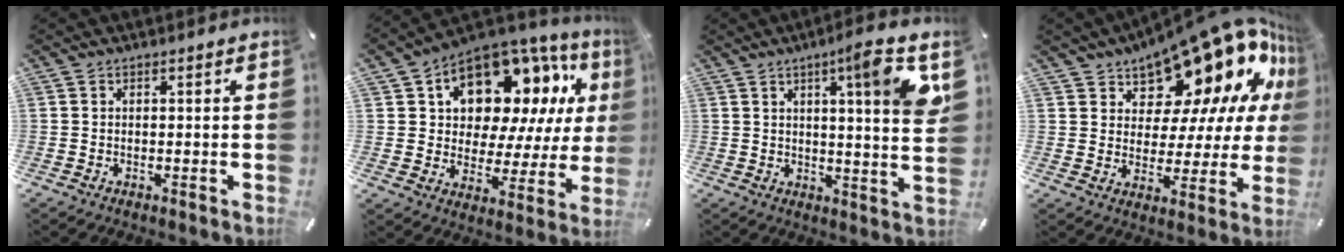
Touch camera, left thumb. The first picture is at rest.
{"total": 15.0, "force": [8.1, 10.1, 7.7], "torque": [-0.127, -0.055, 0.146]}
{"total": 11.5, "force": [5.7, 0.7, 10.0], "torque": [-0.143, -0.030, 0.080]}
{"total": 17.8, "force": [13.4, 8.7, 7.8], "torque": [-0.107, -0.120, 0.224]}